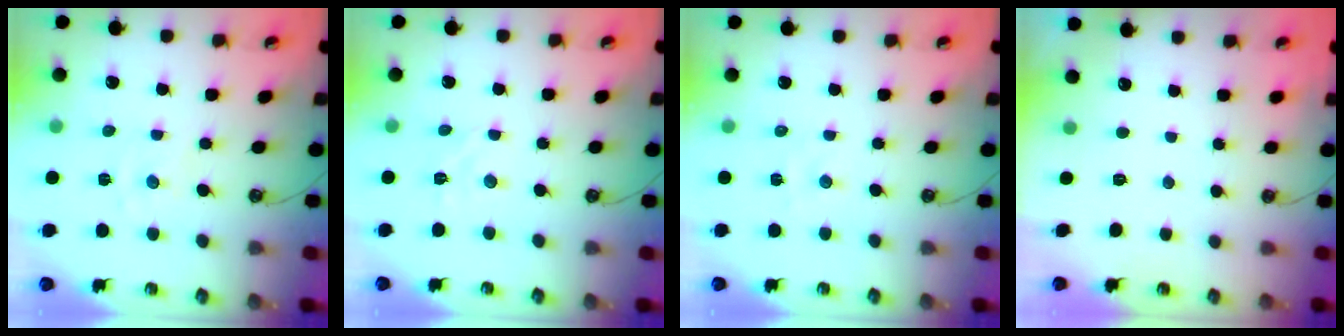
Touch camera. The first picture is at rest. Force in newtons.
{"total": 2.9, "press": 2.9, "slide": 0.3}
{"total": 2.2, "press": 2.2, "slide": 0.4}
{"total": 0.0}